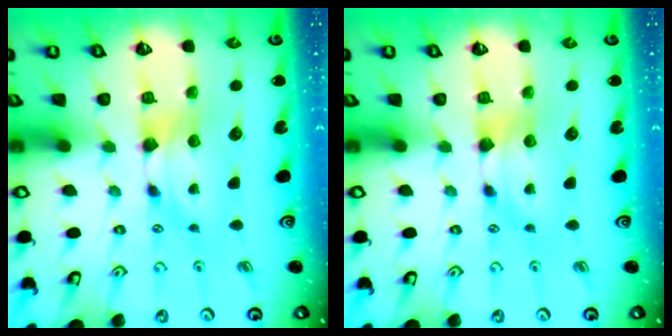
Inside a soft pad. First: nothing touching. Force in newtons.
{"total": 0.0}